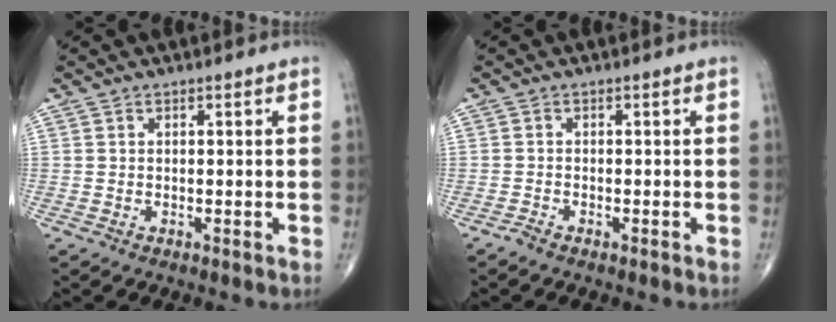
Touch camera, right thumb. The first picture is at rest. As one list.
[{"total": 0.9, "force": [-0.8, 0.1, 0.3], "torque": [-0.016, 0.000, -0.020]}]